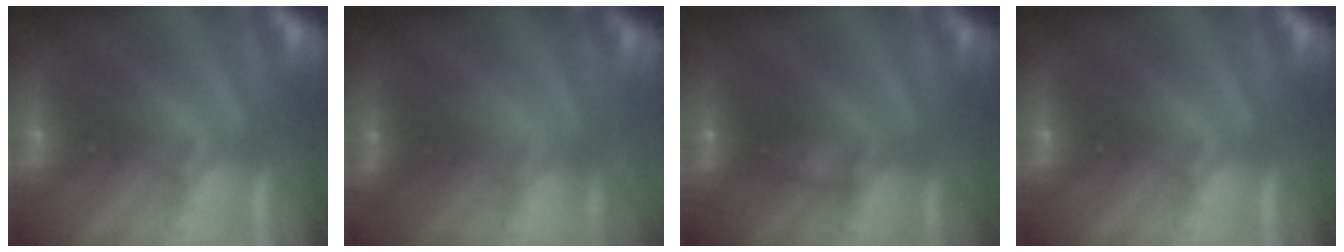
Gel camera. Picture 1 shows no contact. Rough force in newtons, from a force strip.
{"total": 2.3}
{"total": 2.2}
{"total": 0.0}